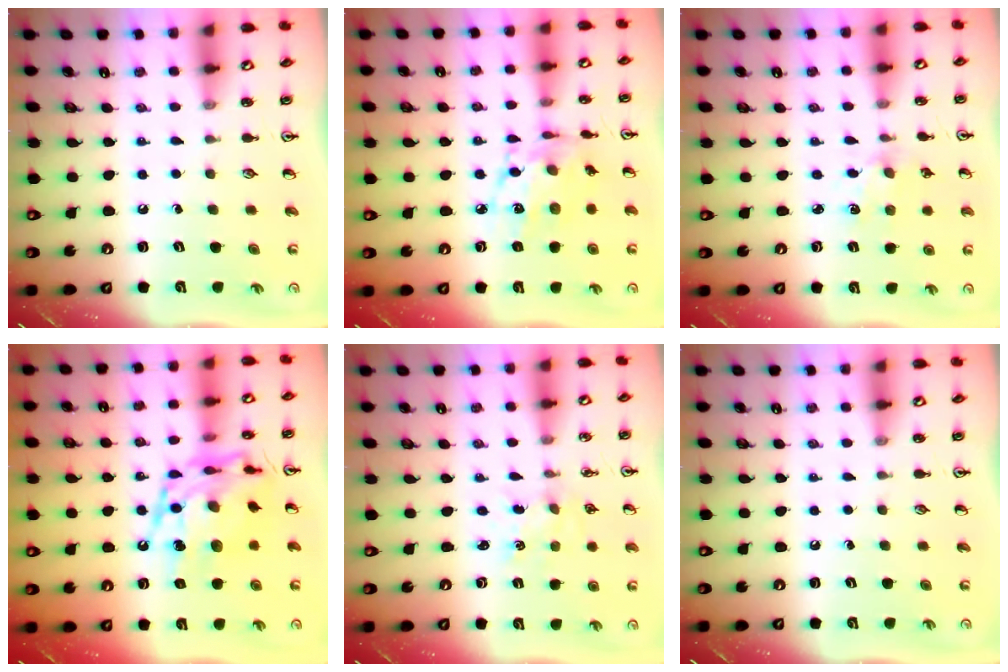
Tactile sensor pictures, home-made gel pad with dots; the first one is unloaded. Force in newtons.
{"total": 11.4, "press": 11.4, "slide": 0.8}
{"total": 1.9, "press": 1.9, "slide": 0.3}
{"total": 17.9, "press": 17.8, "slide": 1.4}
{"total": 1.4, "press": 1.4, "slide": 0.2}
{"total": 0.0}